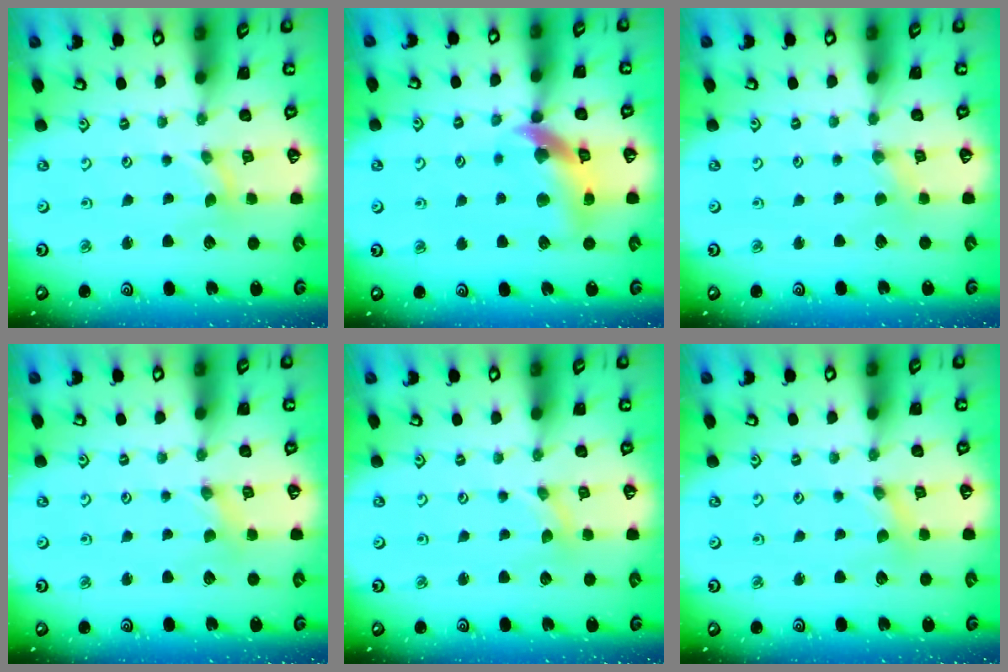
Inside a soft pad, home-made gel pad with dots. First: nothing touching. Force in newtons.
{"total": 12.4, "press": 12.3, "slide": 1.7}
{"total": 0.7, "press": 0.7, "slide": 0.2}
{"total": 0.0}
{"total": 0.0}
{"total": 0.0}